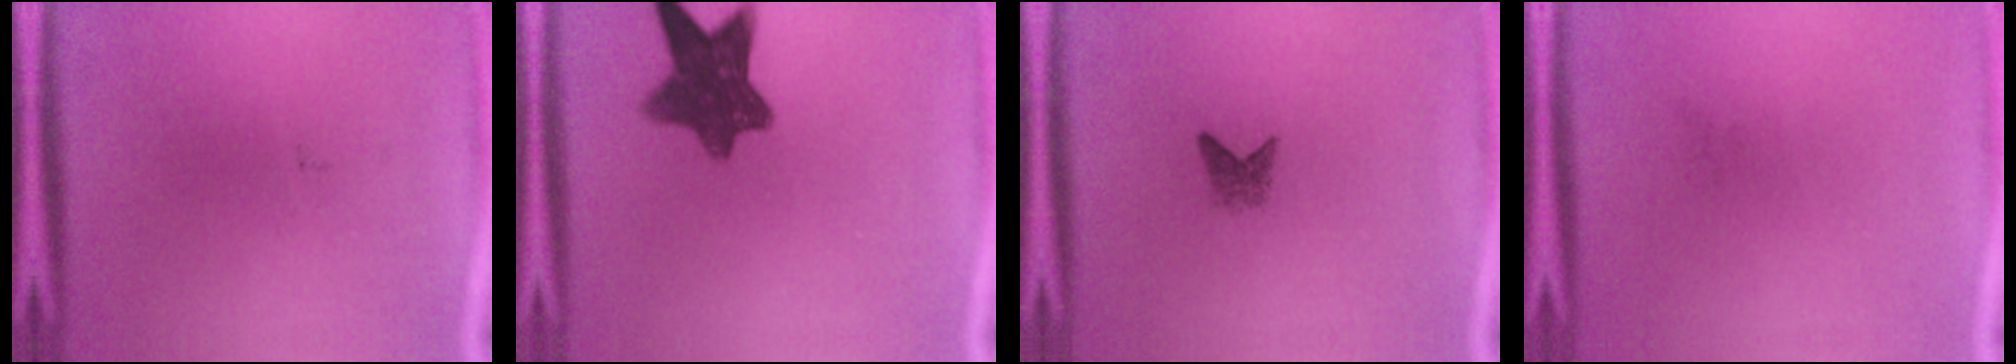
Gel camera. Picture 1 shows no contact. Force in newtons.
{"total": 10.0}
{"total": 1.6}
{"total": 0.0}